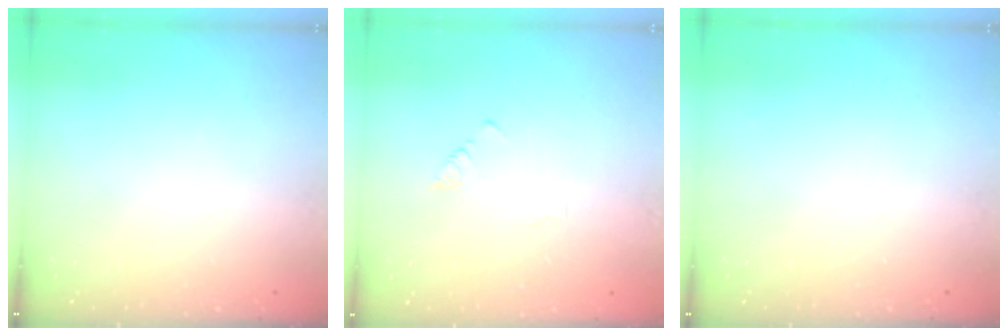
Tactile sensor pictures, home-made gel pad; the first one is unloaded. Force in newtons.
{"total": 1.1, "press": 1.1, "slide": 0.3}
{"total": 0.0}